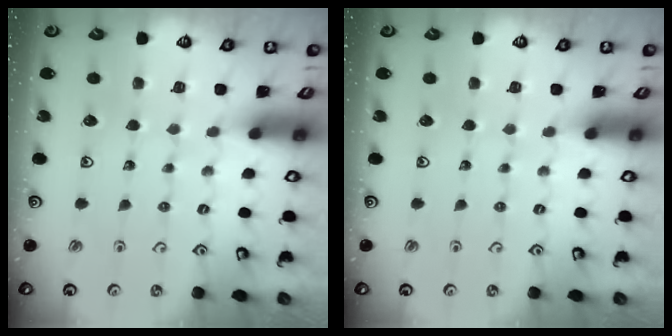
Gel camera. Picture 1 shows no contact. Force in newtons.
{"total": 0.0}